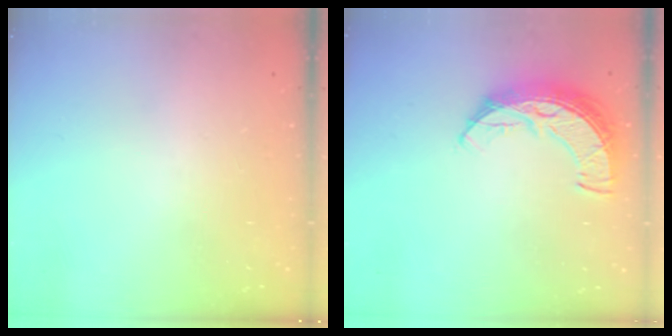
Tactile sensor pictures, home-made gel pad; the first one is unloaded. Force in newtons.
{"total": 9.6, "press": 9.6, "slide": 0.6}